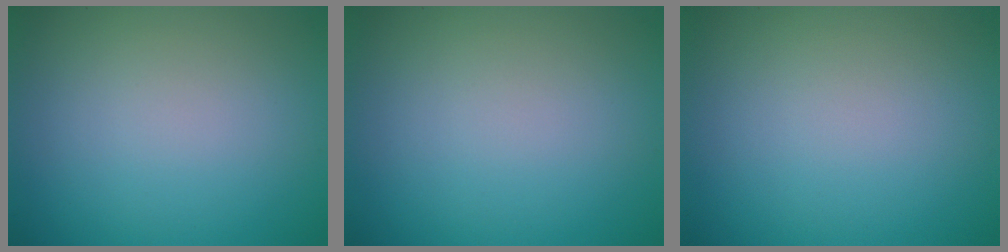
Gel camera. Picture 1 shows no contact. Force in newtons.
{"total": 0.0}
{"total": 0.0}